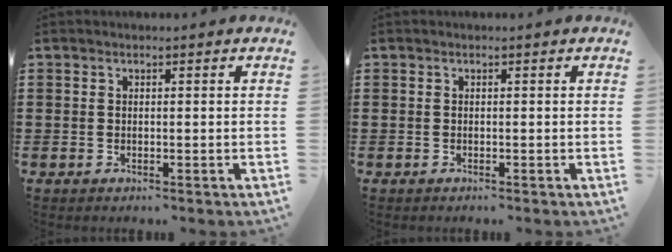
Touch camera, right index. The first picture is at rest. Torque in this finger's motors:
{"motor_torque": [-0.14, -0.20, -0.08, -0.03]}